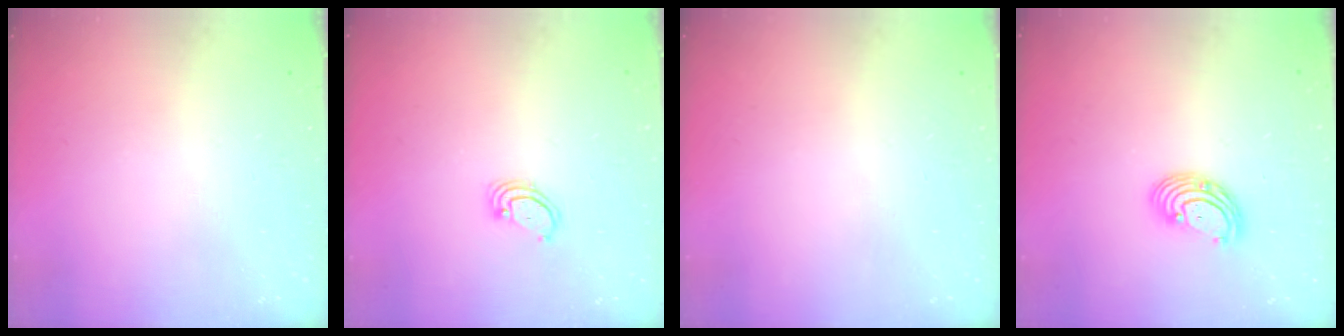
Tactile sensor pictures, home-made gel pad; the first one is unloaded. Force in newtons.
{"total": 2.9, "press": 2.9, "slide": 0.2}
{"total": 0.0}
{"total": 5.8, "press": 5.8, "slide": 0.7}